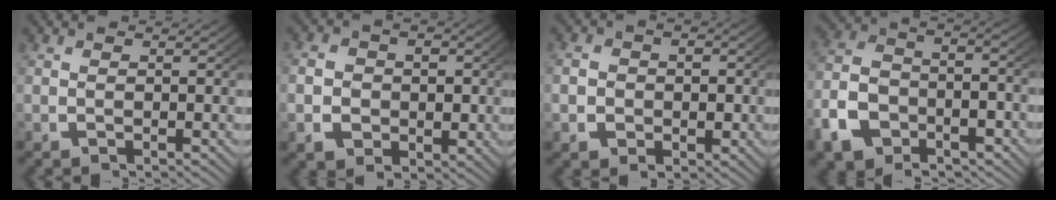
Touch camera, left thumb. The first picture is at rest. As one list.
[{"total": 5.6, "force": [-0.5, 4.7, 3.0], "torque": [-0.062, -0.013, -0.003]}, {"total": 4.2, "force": [-0.5, 3.6, 2.1], "torque": [-0.043, -0.006, -0.010]}, {"total": 8.2, "force": [-3.3, 5.8, 4.7], "torque": [-0.127, -0.027, -0.045]}]